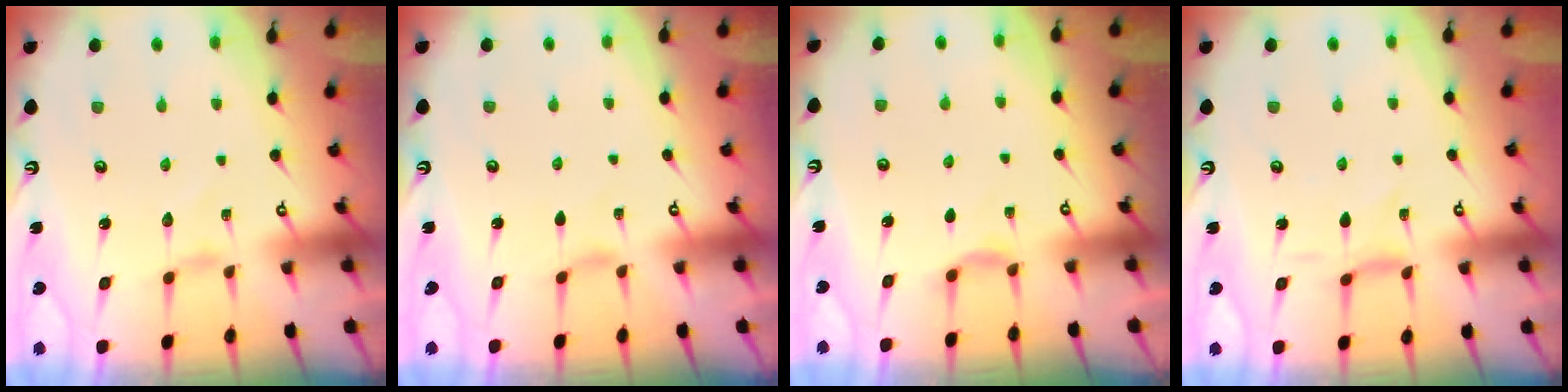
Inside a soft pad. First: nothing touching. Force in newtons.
{"total": 0.0}
{"total": 4.2, "press": 4.2, "slide": 0.7}
{"total": 0.0}